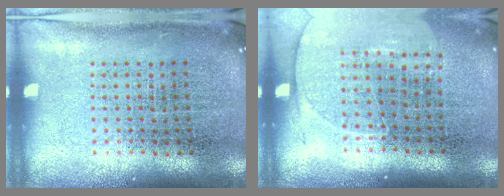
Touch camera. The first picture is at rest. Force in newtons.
{"total": 1.4, "press": 1.3, "slide": 0.6}